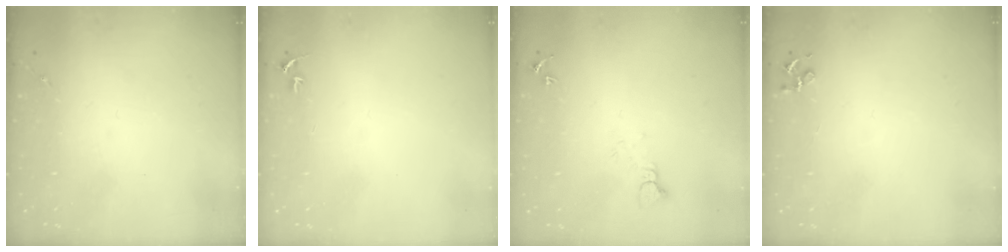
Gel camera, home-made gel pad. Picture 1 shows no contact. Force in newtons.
{"total": 2.7, "press": 2.7, "slide": 0.3}
{"total": 4.5, "press": 4.5, "slide": 0.3}
{"total": 3.9, "press": 3.9, "slide": 0.5}